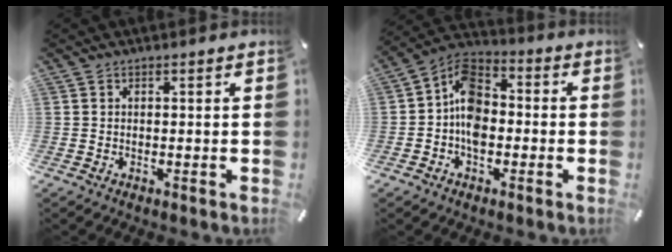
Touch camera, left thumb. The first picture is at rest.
{"total": 9.5, "force": [-2.5, 6.7, 6.3], "torque": [-0.137, 0.014, -0.051]}